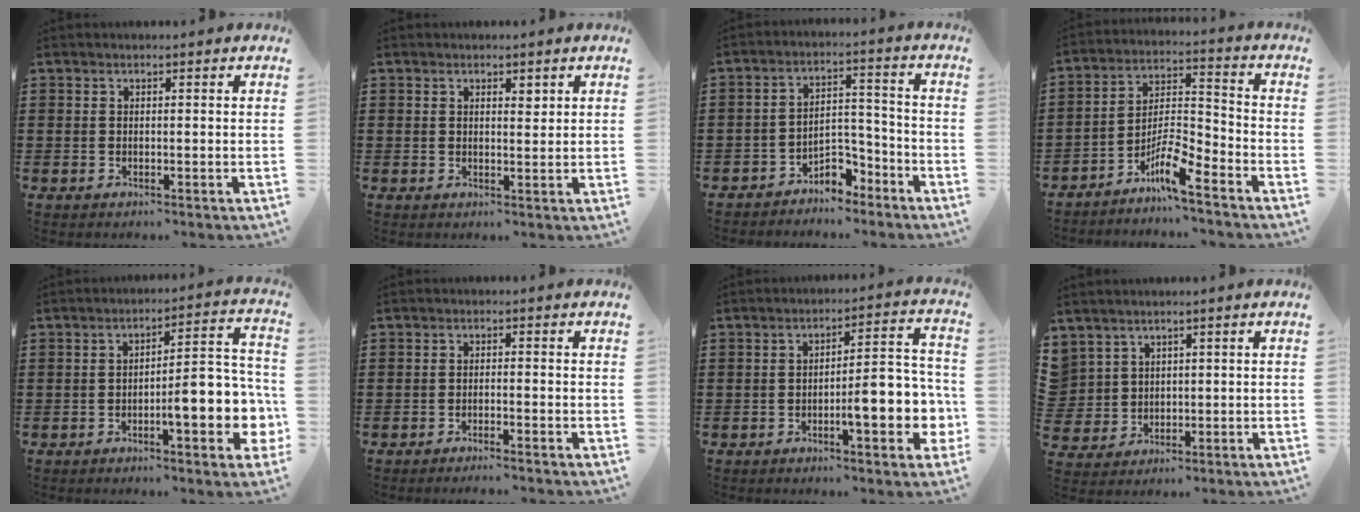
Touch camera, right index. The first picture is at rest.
{"total": 1.4, "force": [1.0, 0.7, 0.8], "torque": [-0.008, 0.001, 0.015]}
{"total": 4.8, "force": [-4.2, 1.9, 1.2], "torque": [-0.024, 0.013, -0.085]}
{"total": 7.3, "force": [-5.7, 1.3, 4.4], "torque": [-0.093, 0.004, -0.109]}
{"total": 9.7, "force": [-2.8, 2.9, 8.8], "torque": [-0.112, -0.019, -0.049]}
{"total": 1.4, "force": [-1.3, -0.3, 0.5], "torque": [-0.008, 0.001, -0.027]}
{"total": 9.2, "force": [-2.6, 2.7, 8.4], "torque": [-0.112, -0.013, -0.045]}
{"total": 3.1, "force": [1.7, 2.6, -0.3], "torque": [-0.011, 0.010, 0.032]}